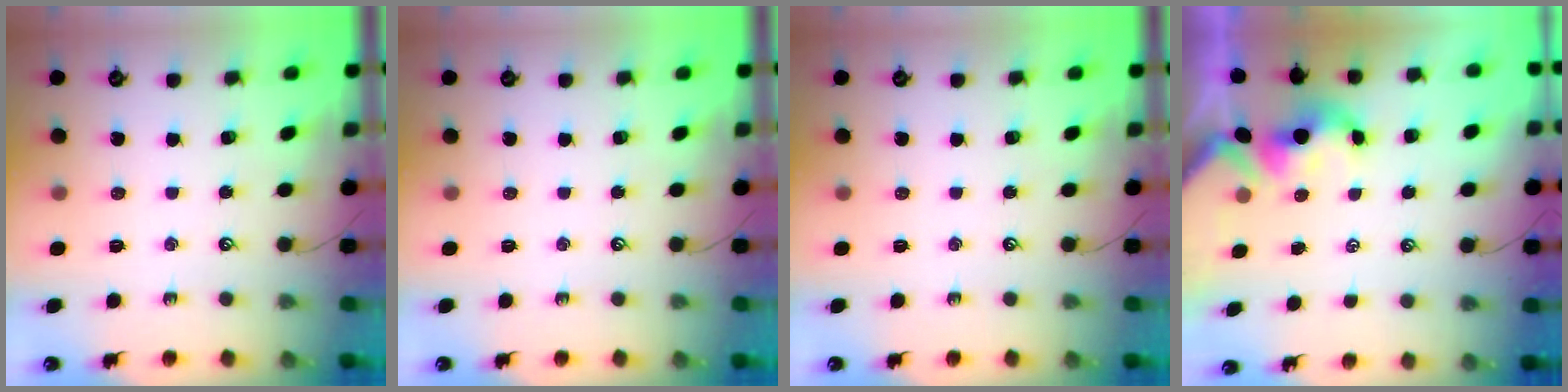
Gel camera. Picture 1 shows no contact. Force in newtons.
{"total": 0.0}
{"total": 0.0}
{"total": 2.2, "press": 2.1, "slide": 0.7}